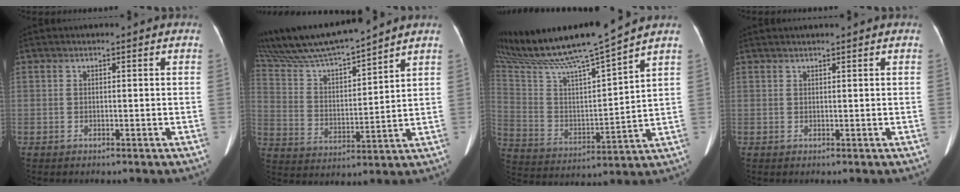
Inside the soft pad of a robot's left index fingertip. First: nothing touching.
{"total": 16.1, "force": [14.5, 0.6, 7.0], "torque": [-0.141, 0.010, 0.274]}
{"total": 18.0, "force": [16.2, -1.6, 7.8], "torque": [-0.160, -0.020, 0.294]}
{"total": 1.7, "force": [1.6, 0.0, 0.8], "torque": [-0.009, 0.021, 0.028]}